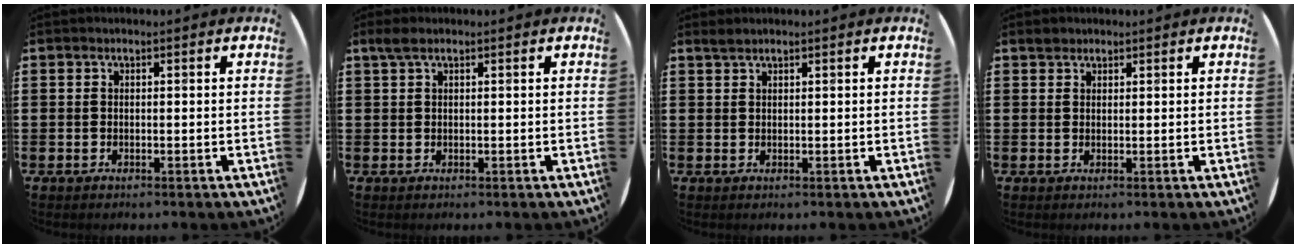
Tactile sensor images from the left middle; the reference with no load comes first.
{"total": 1.4, "force": [1.0, 0.5, 0.9], "torque": [-0.021, 0.004, 0.018]}
{"total": 0.9, "force": [0.9, 0.1, 0.2], "torque": [-0.005, 0.001, 0.016]}
{"total": 1.2, "force": [1.1, 0.5, 0.1], "torque": [0.004, -0.001, 0.020]}